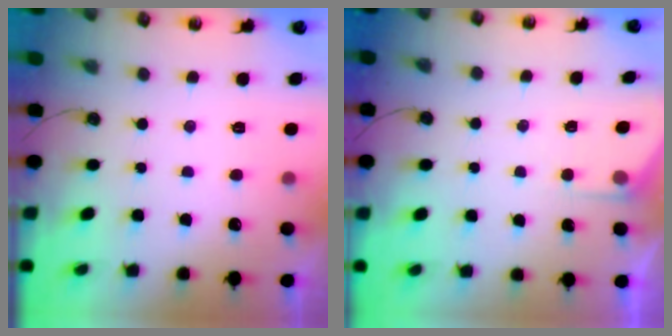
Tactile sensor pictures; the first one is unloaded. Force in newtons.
{"total": 3.0, "press": 2.9, "slide": 0.4}